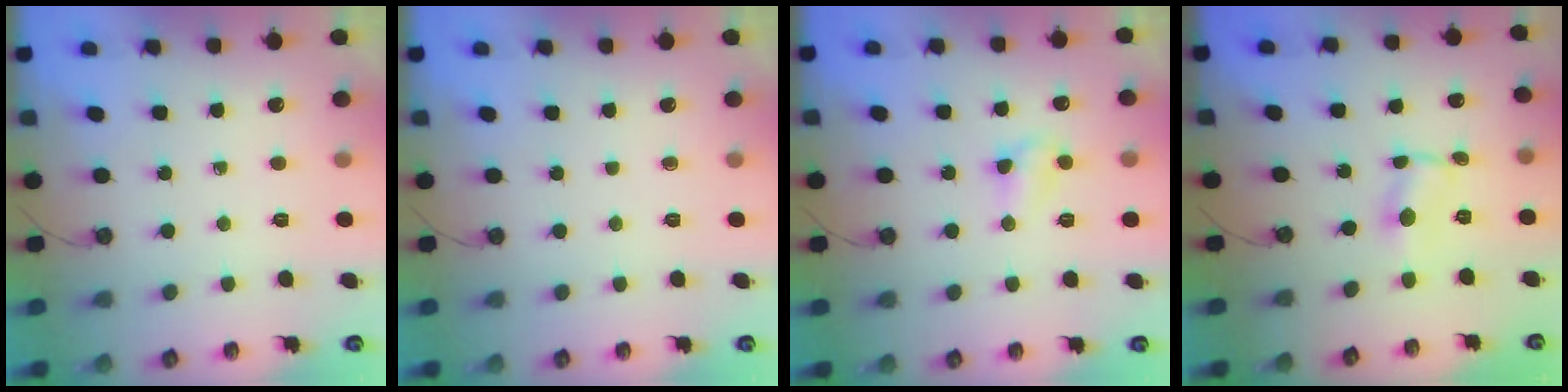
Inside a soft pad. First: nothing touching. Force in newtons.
{"total": 0.0}
{"total": 4.7, "press": 4.7, "slide": 0.6}
{"total": 1.0, "press": 1.0, "slide": 0.1}